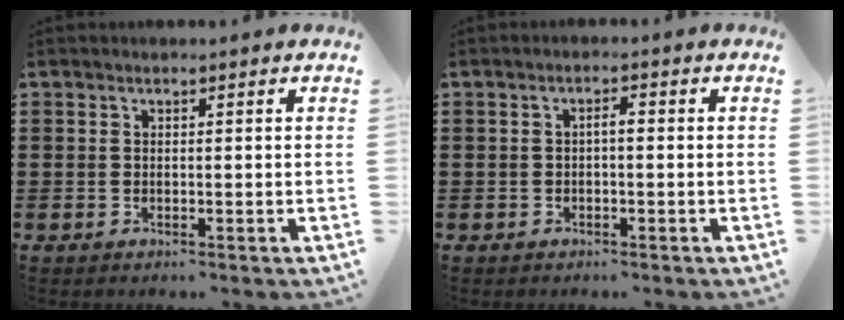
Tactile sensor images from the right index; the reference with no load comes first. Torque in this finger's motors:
{"motor_torque": [0.38, -0.31, 0.02, 0.04]}